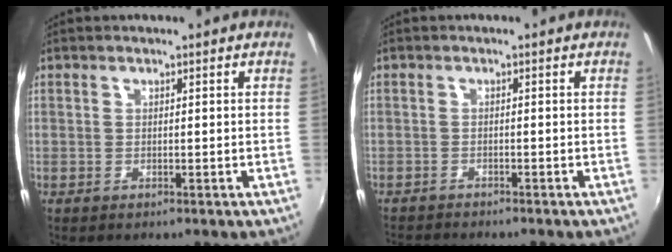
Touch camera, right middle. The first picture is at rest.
{"total": 3.9, "force": [-3.8, 0.1, 1.0], "torque": [-0.035, -0.019, -0.068]}